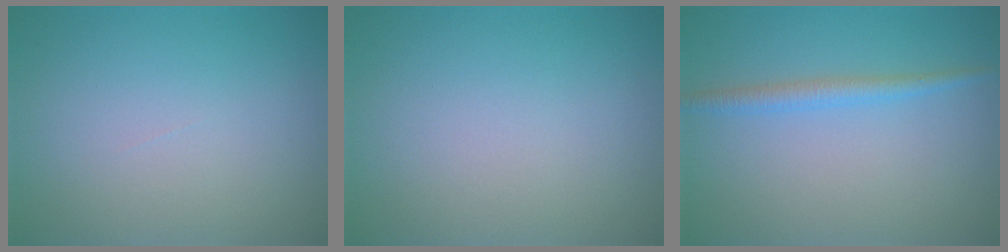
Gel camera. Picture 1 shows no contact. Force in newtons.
{"total": 0.0}
{"total": 1.8, "press": 1.8, "slide": 0.1}